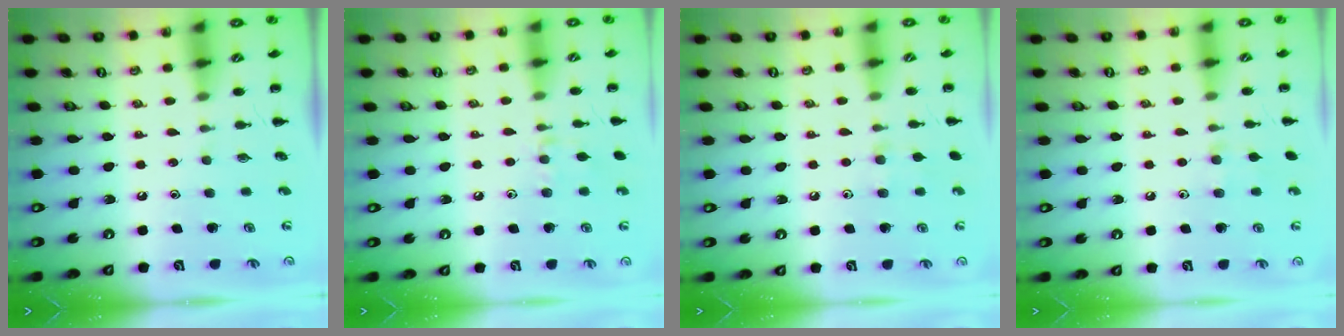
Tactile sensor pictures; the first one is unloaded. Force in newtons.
{"total": 6.6, "press": 6.3, "slide": 2.0}
{"total": 5.7, "press": 5.4, "slide": 1.9}
{"total": 5.7, "press": 5.4, "slide": 1.9}